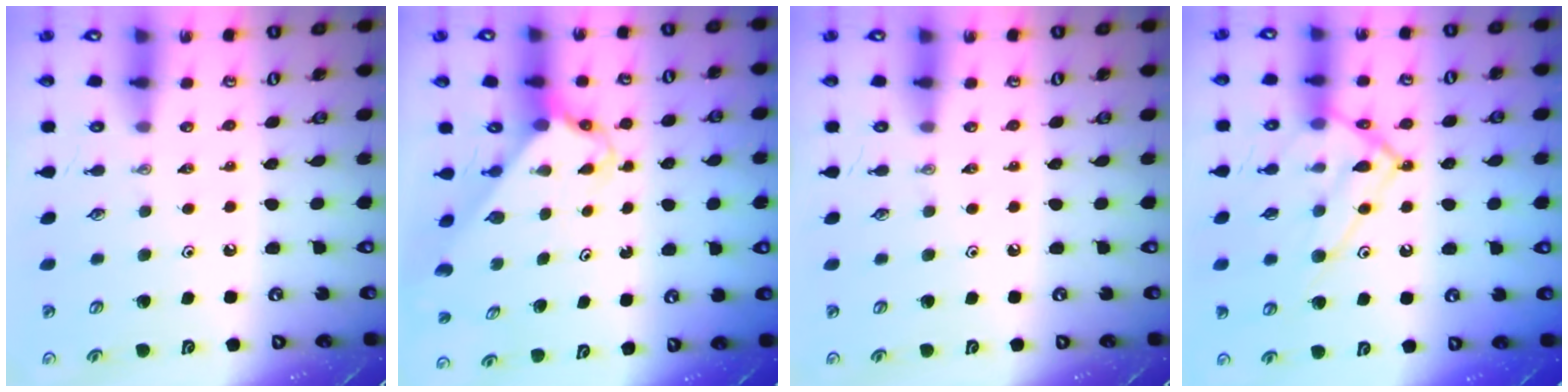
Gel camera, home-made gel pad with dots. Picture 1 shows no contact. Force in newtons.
{"total": 2.5, "press": 2.5, "slide": 0.1}
{"total": 0.0}
{"total": 15.9, "press": 15.9, "slide": 1.3}